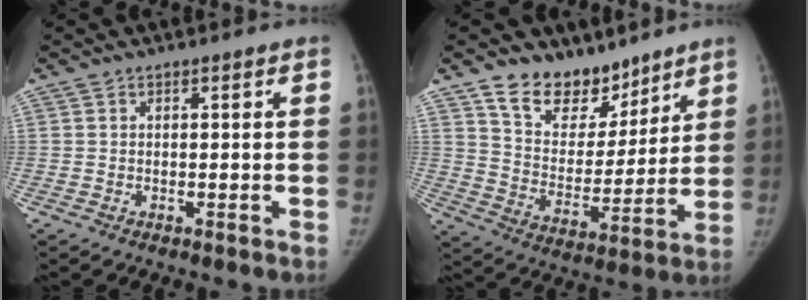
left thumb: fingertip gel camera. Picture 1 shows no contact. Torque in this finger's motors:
{"motor_torque": [0.02, -0.01, 0.14, -0.07, 0.02]}